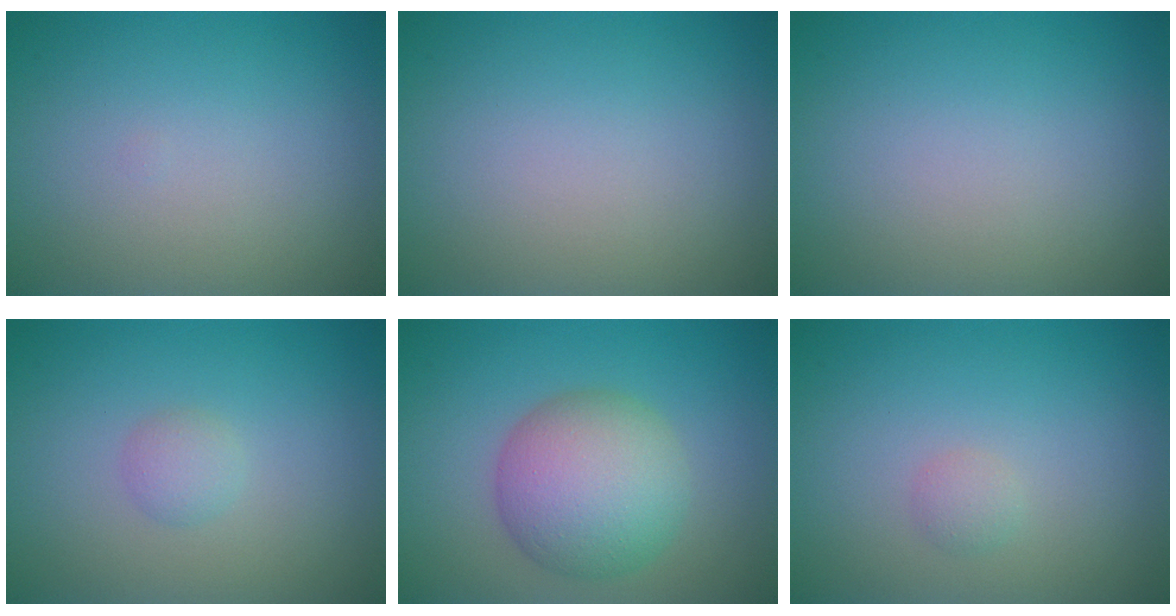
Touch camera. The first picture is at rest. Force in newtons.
{"total": 0.0}
{"total": 0.0}
{"total": 1.3, "press": 1.3, "slide": 0.1}
{"total": 7.0, "press": 7.0, "slide": 0.2}
{"total": 0.9, "press": 0.9, "slide": 0.0}